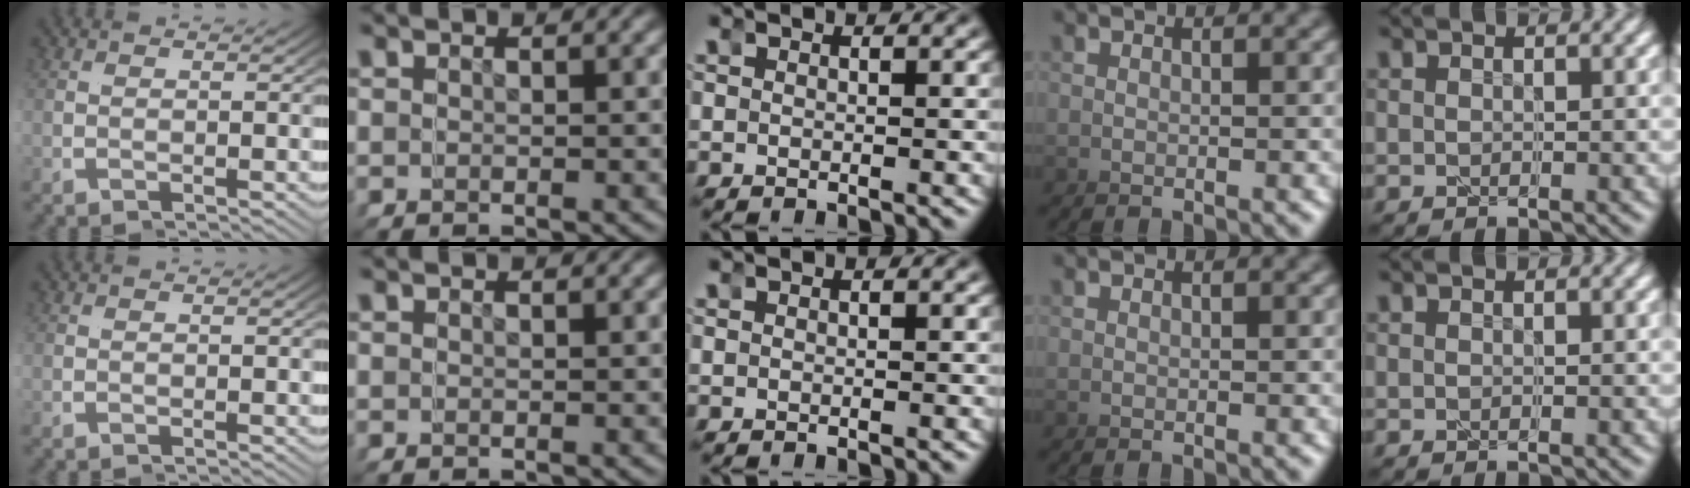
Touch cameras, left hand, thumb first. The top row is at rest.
{}